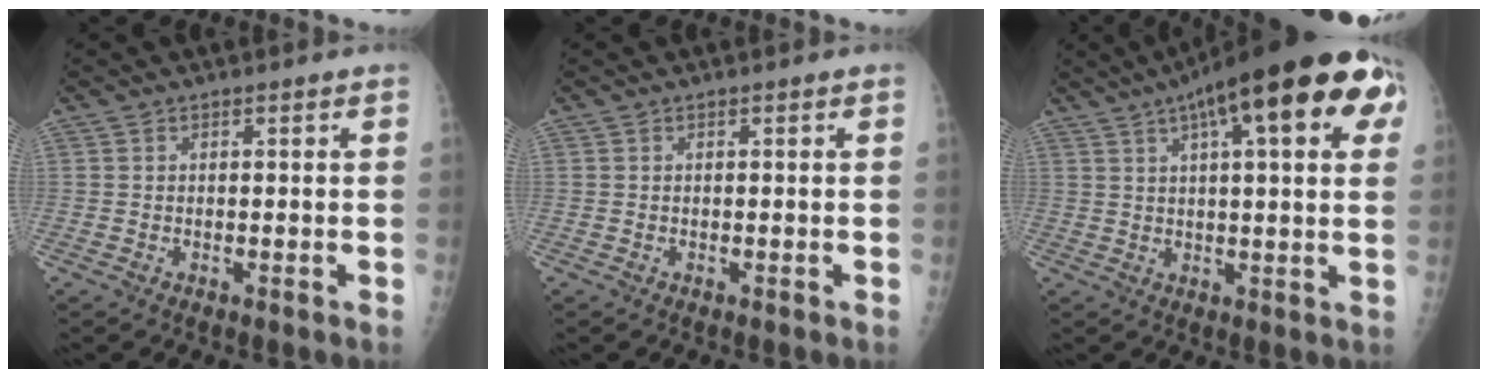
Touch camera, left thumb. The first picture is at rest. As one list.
[{"total": 0.0}, {"total": 23.0, "force": [9.6, 6.4, 19.9], "torque": [-0.281, 0.022, 0.129]}]